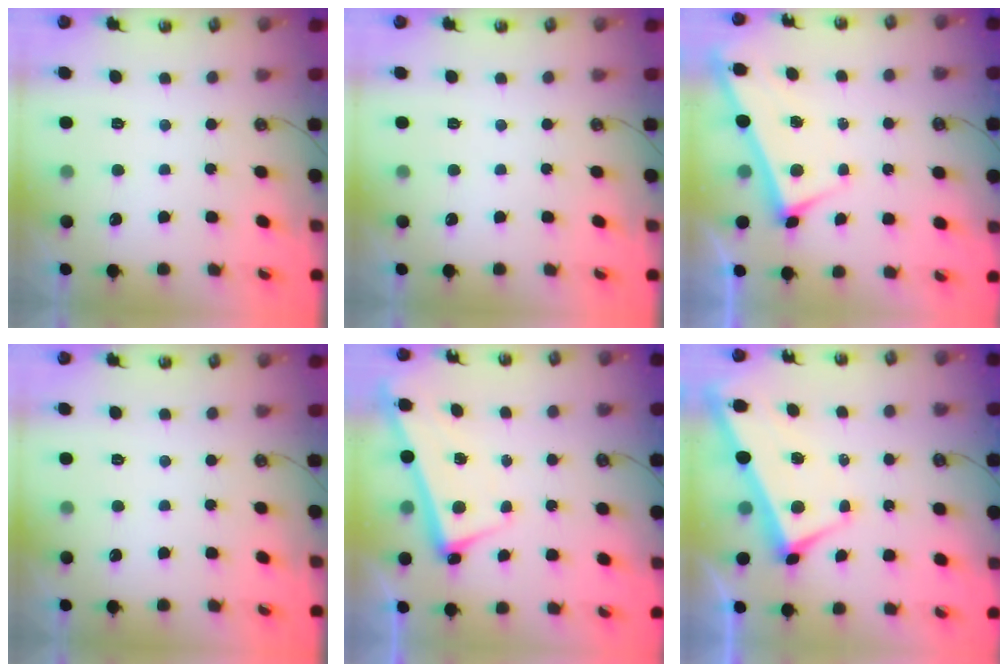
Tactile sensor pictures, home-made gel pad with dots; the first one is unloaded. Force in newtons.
{"total": 0.0}
{"total": 3.1, "press": 3.1, "slide": 0.1}
{"total": 0.0}
{"total": 2.4, "press": 2.3, "slide": 0.9}
{"total": 2.5, "press": 2.4, "slide": 0.9}